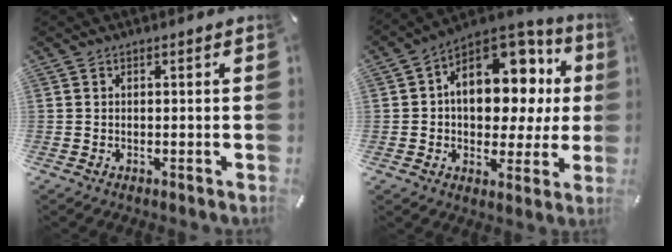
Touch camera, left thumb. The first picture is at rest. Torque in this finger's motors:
{"motor_torque": [1.19, 1.19, 1.00, 0.43, 0.42]}